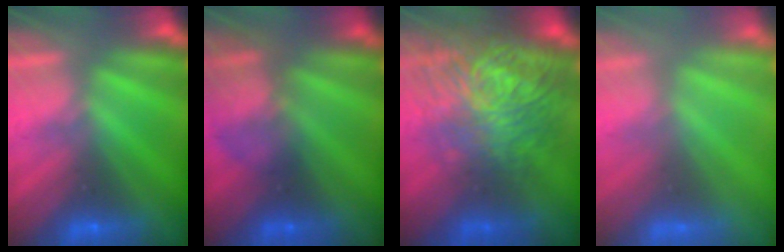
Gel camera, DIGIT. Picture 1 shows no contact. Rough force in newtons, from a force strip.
{"total": 2.2}
{"total": 7.9}
{"total": 3.0}